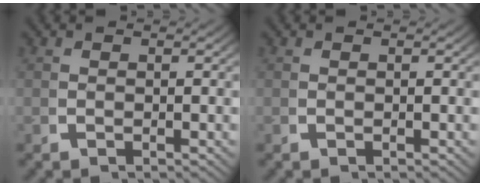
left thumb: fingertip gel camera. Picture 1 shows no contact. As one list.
[{"total": 0.0}]